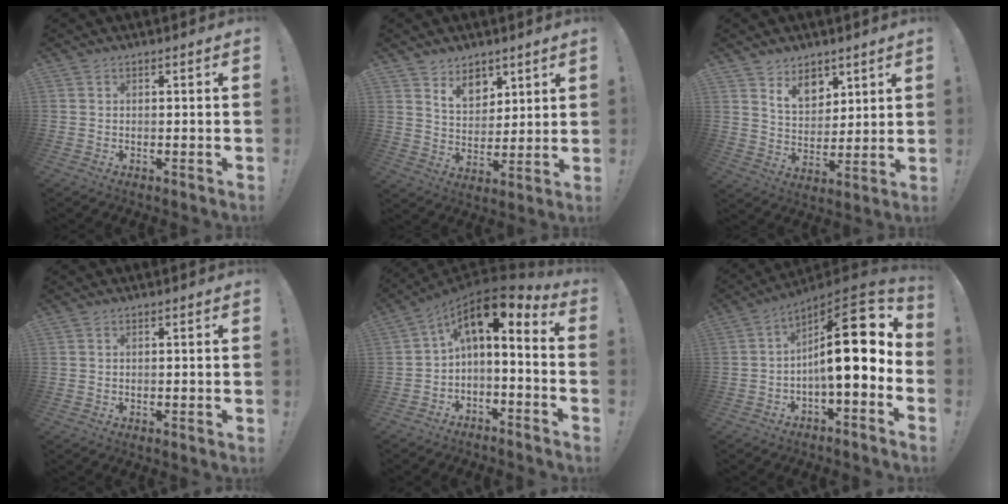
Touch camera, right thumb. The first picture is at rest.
{"total": 9.4, "force": [6.5, 6.3, 2.7], "torque": [-0.039, -0.044, 0.127]}
{"total": 10.2, "force": [6.9, 6.8, 3.2], "torque": [-0.041, -0.049, 0.134]}
{"total": 0.0}
{"total": 6.8, "force": [2.3, 1.9, 6.1], "torque": [-0.105, -0.024, 0.038]}
{"total": 18.6, "force": [3.0, 5.7, 17.4], "torque": [-0.268, -0.015, 0.048]}